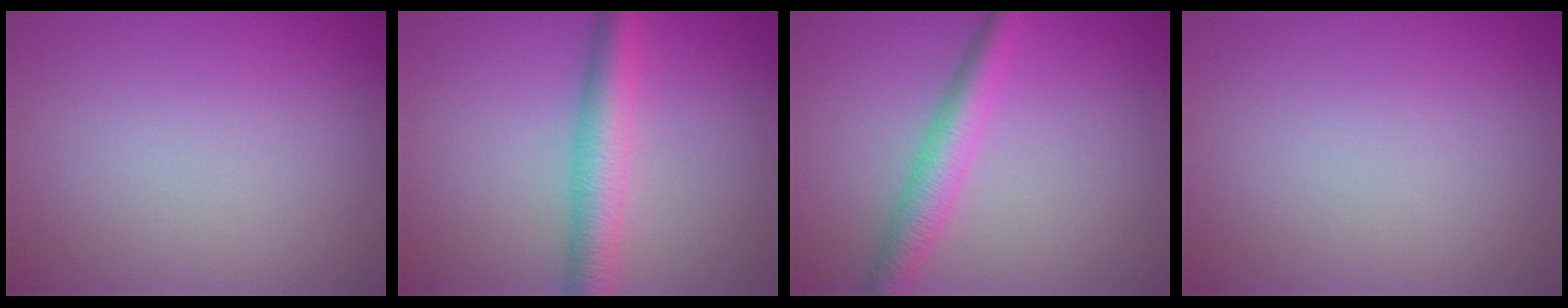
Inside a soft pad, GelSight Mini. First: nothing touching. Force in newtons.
{"total": 4.6, "press": 4.6, "slide": 0.1}
{"total": 3.6, "press": 3.6, "slide": 0.1}
{"total": 0.0}